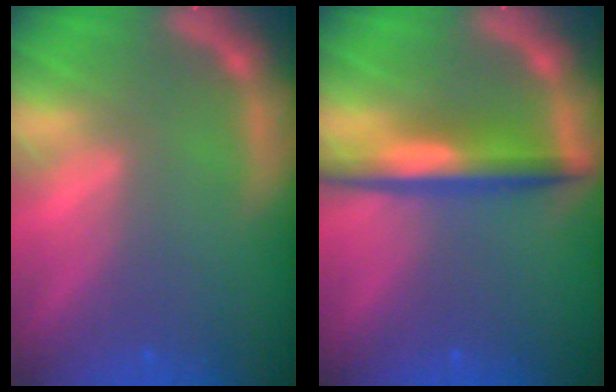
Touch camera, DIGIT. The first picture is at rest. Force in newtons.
{"total": 5.0}